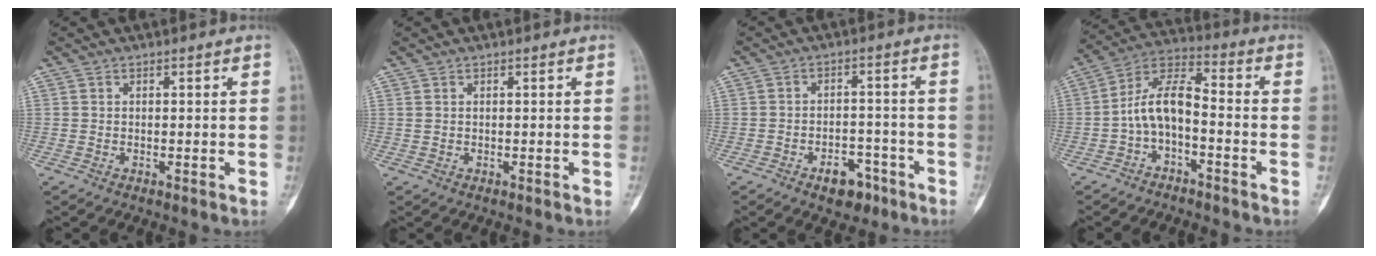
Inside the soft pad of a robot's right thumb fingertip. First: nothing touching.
{"total": 0.5, "force": [0.2, 0.4, 0.3], "torque": [-0.005, 0.005, 0.006]}
{"total": 6.0, "force": [-3.7, 3.7, 3.1], "torque": [-0.016, 0.033, -0.052]}
{"total": 9.2, "force": [-2.7, 4.5, 7.5], "torque": [-0.135, 0.056, -0.063]}